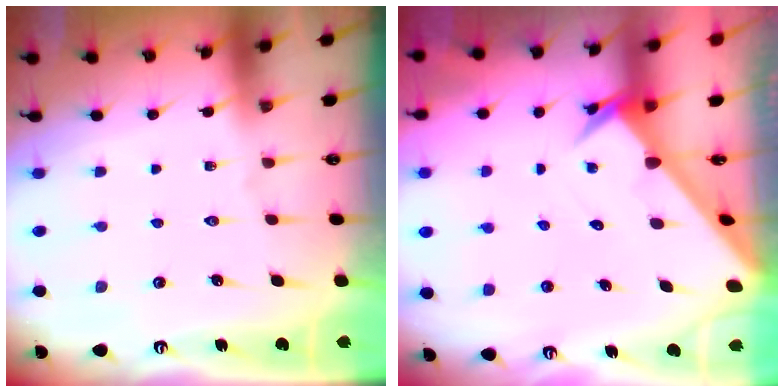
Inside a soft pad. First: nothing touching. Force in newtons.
{"total": 2.7, "press": 2.7, "slide": 0.2}